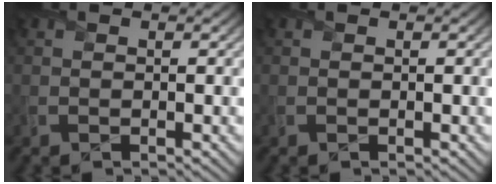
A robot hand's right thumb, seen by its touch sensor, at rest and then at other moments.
{"total": 0.0}